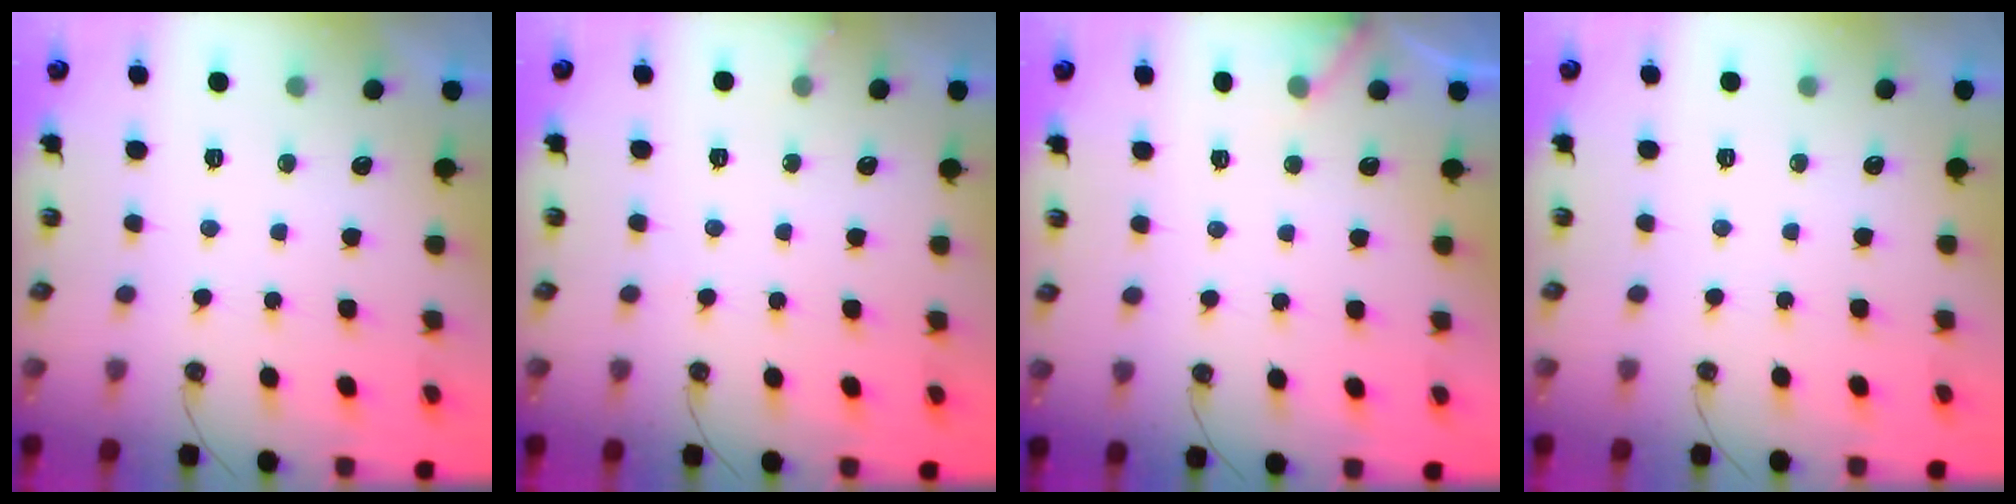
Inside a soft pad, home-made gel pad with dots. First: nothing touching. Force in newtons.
{"total": 4.4, "press": 4.4, "slide": 0.2}
{"total": 4.2, "press": 4.1, "slide": 0.2}
{"total": 0.0}